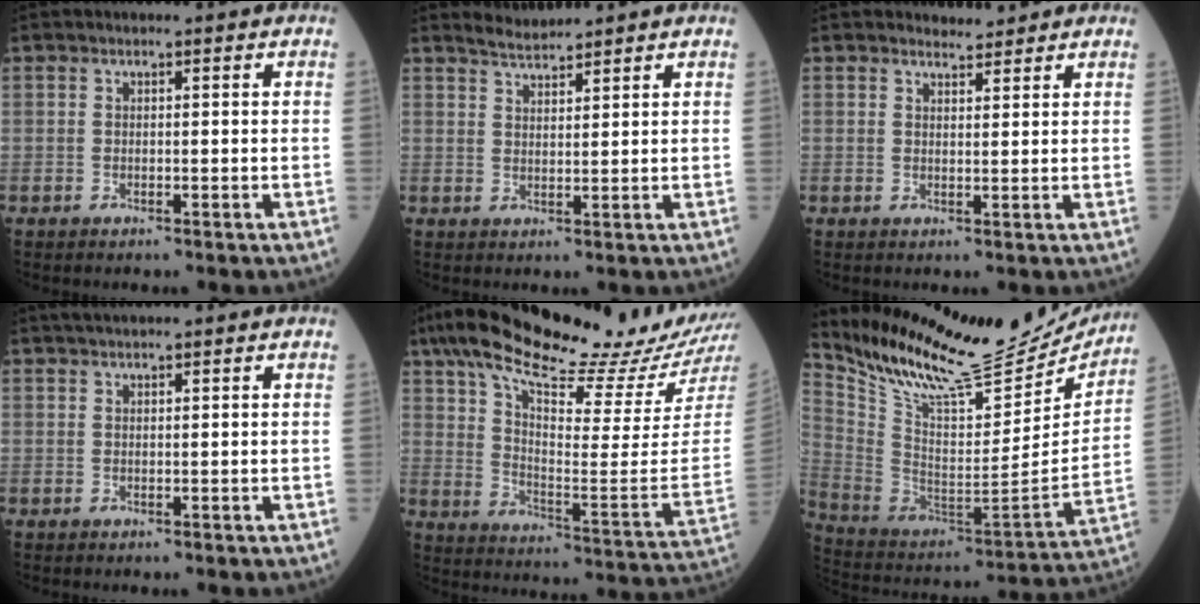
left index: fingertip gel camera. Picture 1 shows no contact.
{"total": 2.6, "force": [2.6, 0.0, 0.0], "torque": [-0.006, 0.007, 0.054]}
{"total": 2.1, "force": [1.9, 0.7, -0.1], "torque": [0.003, 0.003, 0.030]}
{"total": 2.1, "force": [1.8, -0.1, 1.1], "torque": [-0.014, 0.020, 0.033]}
{"total": 26.5, "force": [22.3, 1.4, 14.3], "torque": [-0.237, -0.049, 0.318]}
{"total": 26.6, "force": [24.2, 5.3, 9.8], "torque": [-0.177, -0.061, 0.364]}